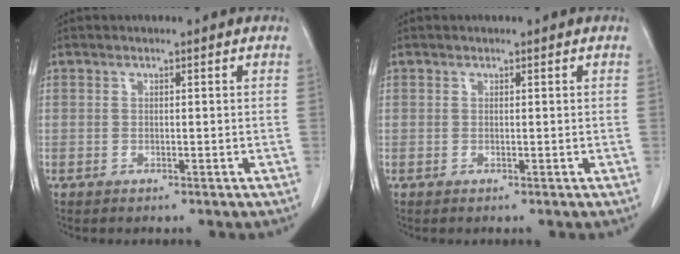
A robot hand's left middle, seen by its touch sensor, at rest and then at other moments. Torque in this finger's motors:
{"motor_torque": [-0.15, 0.03, -0.05, -0.01]}